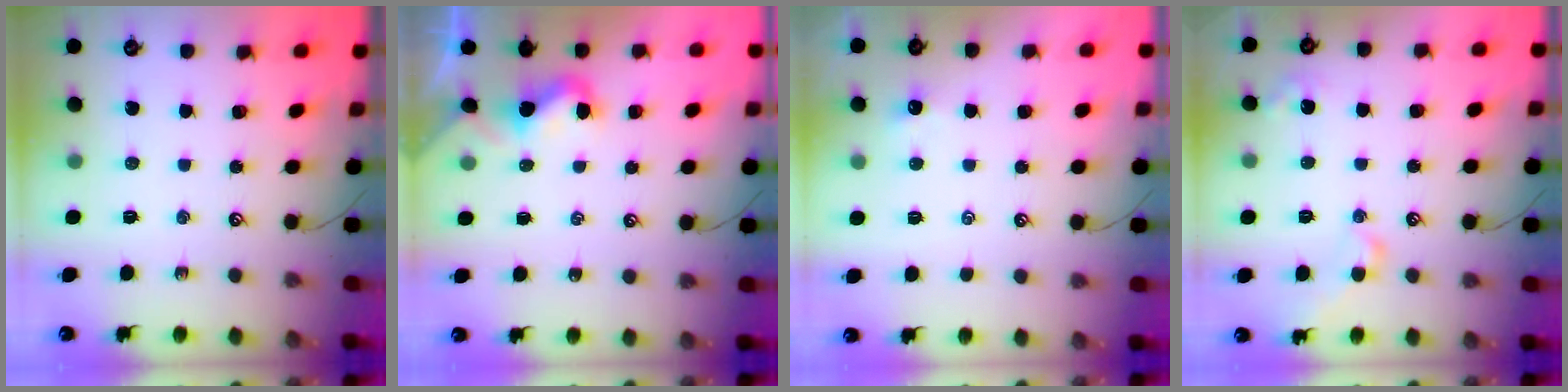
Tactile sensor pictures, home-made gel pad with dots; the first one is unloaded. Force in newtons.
{"total": 2.2, "press": 2.2, "slide": 0.4}
{"total": 1.0, "press": 0.9, "slide": 0.4}
{"total": 5.0, "press": 4.9, "slide": 1.0}